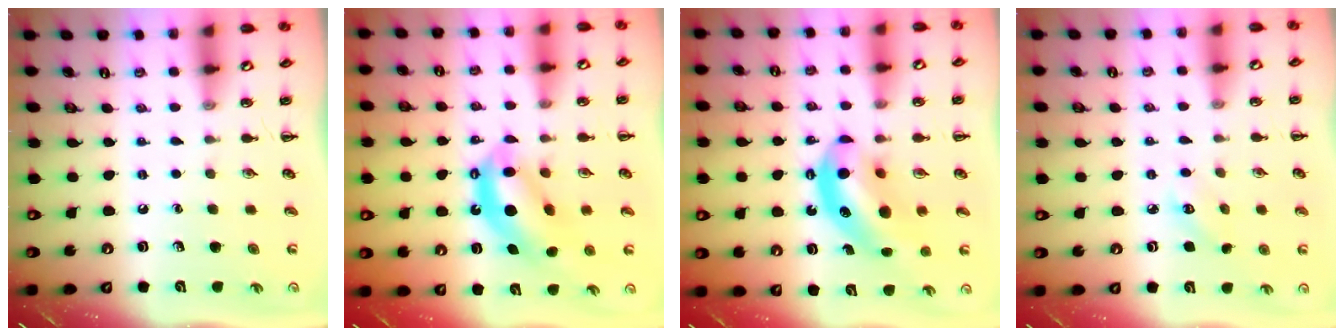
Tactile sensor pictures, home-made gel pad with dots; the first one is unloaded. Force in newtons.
{"total": 11.0, "press": 10.6, "slide": 2.9}
{"total": 12.1, "press": 11.6, "slide": 3.2}
{"total": 3.3, "press": 3.2, "slide": 0.8}